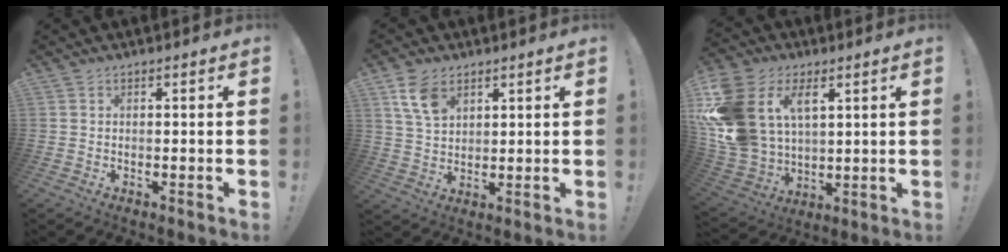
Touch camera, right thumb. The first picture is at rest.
{"total": 8.9, "force": [4.9, 5.5, 5.1], "torque": [-0.090, -0.013, 0.096]}
{"total": 18.8, "force": [7.3, 13.2, 11.2], "torque": [-0.250, -0.034, 0.137]}